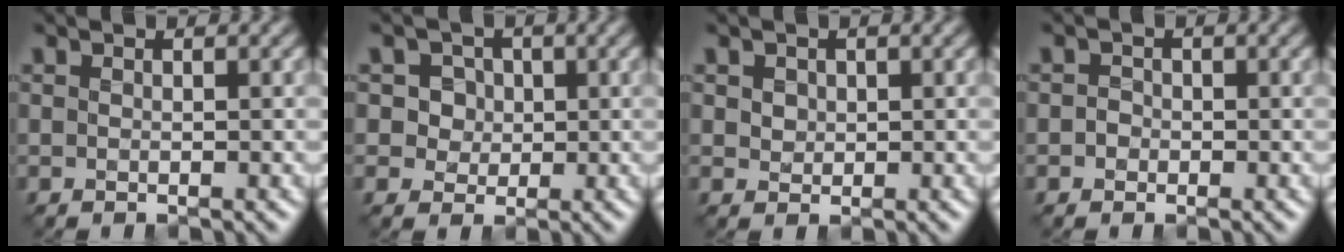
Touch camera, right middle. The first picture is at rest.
{"total": 4.6, "force": [1.6, 3.8, 2.0], "torque": [-0.034, 0.004, 0.017]}
{"total": 2.0, "force": [0.8, 1.6, 1.0], "torque": [-0.033, 0.002, 0.021]}
{"total": 1.0, "force": [-0.4, 0.9, 0.3], "torque": [0.002, 0.000, -0.014]}